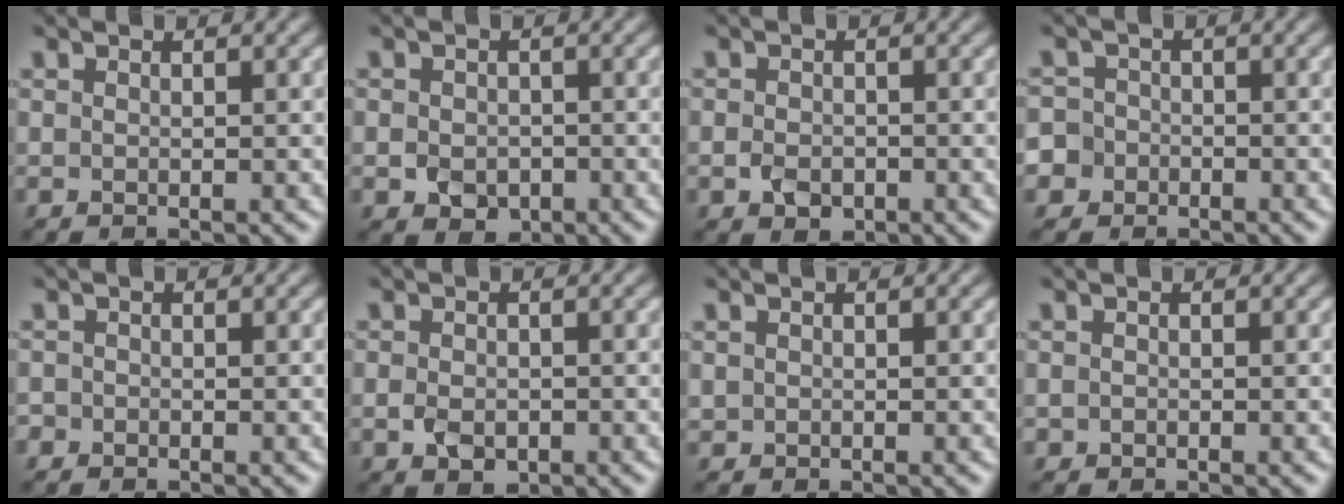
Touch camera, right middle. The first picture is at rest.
{"total": 2.4, "force": [-0.8, 1.9, 1.2], "torque": [-0.020, -0.005, -0.016]}
{"total": 1.8, "force": [-0.8, 1.3, 0.9], "torque": [-0.021, -0.004, -0.018]}
{"total": 5.1, "force": [-2.0, 4.5, 1.1], "torque": [-0.020, 0.017, -0.069]}
{"total": 1.0, "force": [-0.5, 0.8, 0.3], "torque": [-0.005, -0.002, -0.012]}
{"total": 2.0, "force": [-0.8, 1.4, 1.2], "torque": [-0.027, -0.003, -0.015]}
{"total": 0.5, "force": [0.1, 0.5, 0.0], "torque": [-0.002, 0.001, 0.003]}
{"total": 0.5, "force": [-0.3, 0.4, 0.1], "torque": [-0.002, 0.001, -0.007]}